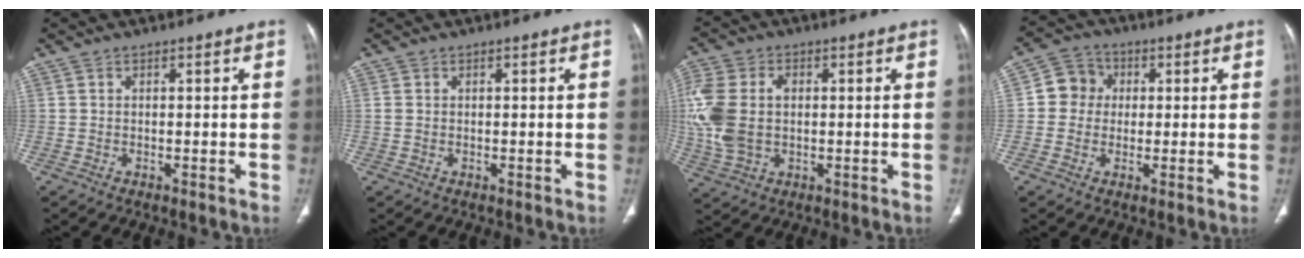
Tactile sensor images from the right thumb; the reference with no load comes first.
{"total": 0.9, "force": [0.1, 0.7, 0.6], "torque": [-0.019, 0.002, 0.005]}
{"total": 12.5, "force": [0.7, 8.6, 9.1], "torque": [-0.216, 0.011, 0.019]}
{"total": 6.3, "force": [0.5, 5.9, 2.3], "torque": [-0.016, 0.013, -0.002]}